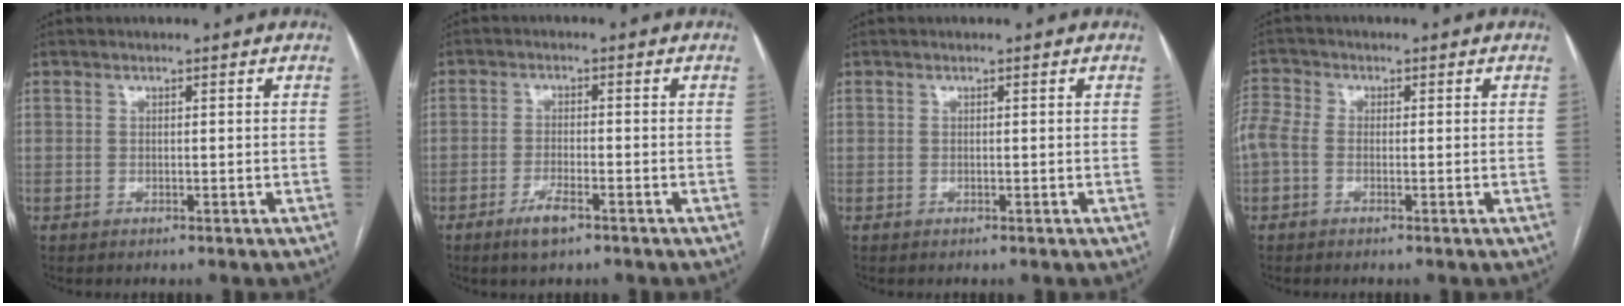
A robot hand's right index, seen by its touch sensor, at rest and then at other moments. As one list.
[{"total": 3.9, "force": [-2.5, 0.8, 2.8], "torque": [-0.059, -0.003, -0.045]}, {"total": 0.0}, {"total": 6.3, "force": [-0.7, 4.5, 4.3], "torque": [-0.131, 0.022, -0.018]}]